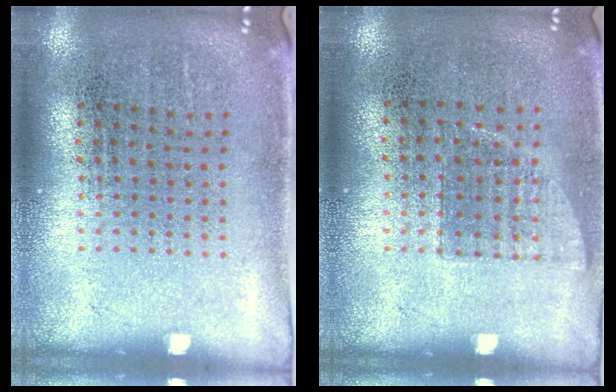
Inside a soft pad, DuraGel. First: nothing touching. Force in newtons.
{"total": 0.6, "press": 0.6, "slide": 0.2}